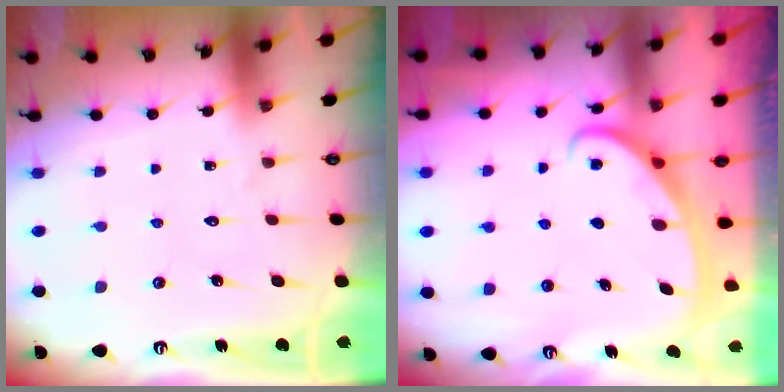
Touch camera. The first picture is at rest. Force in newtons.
{"total": 2.7, "press": 2.7, "slide": 0.3}